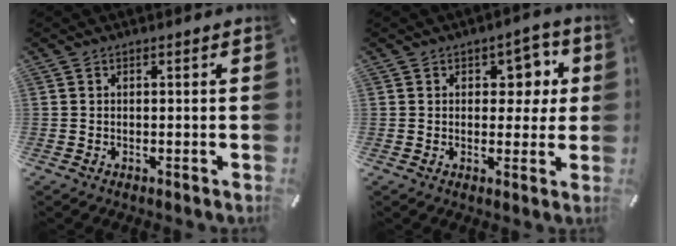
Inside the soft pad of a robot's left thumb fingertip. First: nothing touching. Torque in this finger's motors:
{"motor_torque": [0.09, -0.27, 0.19, 0.17, 0.01]}